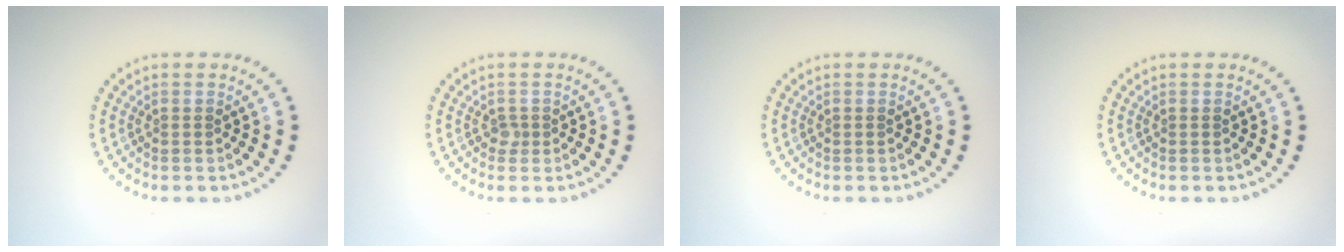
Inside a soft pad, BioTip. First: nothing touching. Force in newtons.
{"total": 0.8, "press": 0.6, "slide": 0.6}
{"total": 0.0}
{"total": 0.0}